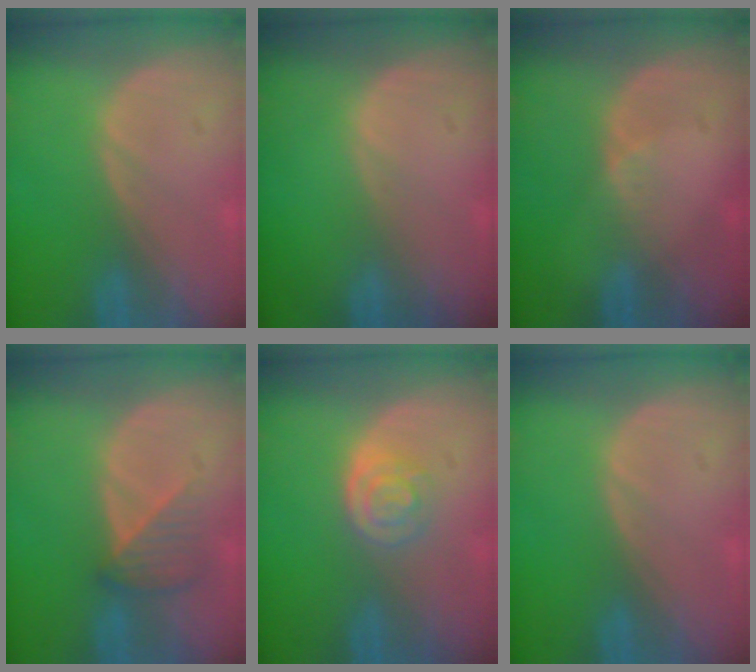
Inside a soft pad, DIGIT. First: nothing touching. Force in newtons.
{"total": 0.0}
{"total": 1.8, "press": 1.2, "slide": 1.3}
{"total": 3.5, "press": 3.5, "slide": 0.4}
{"total": 3.9, "press": 3.6, "slide": 1.5}
{"total": 0.0}